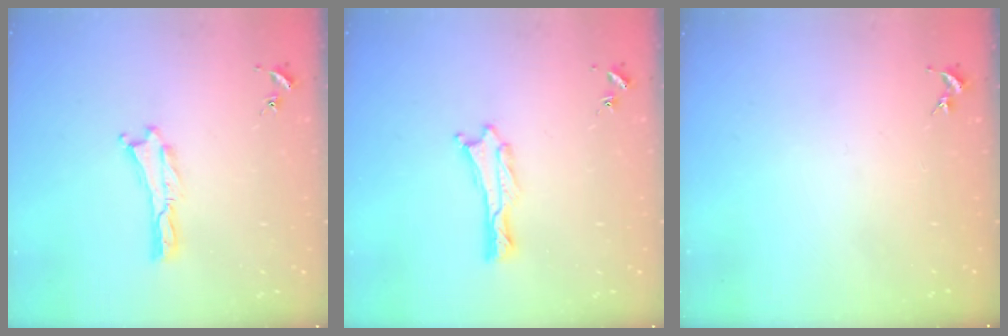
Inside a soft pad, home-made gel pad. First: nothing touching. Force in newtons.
{"total": 0.0}
{"total": 0.0}